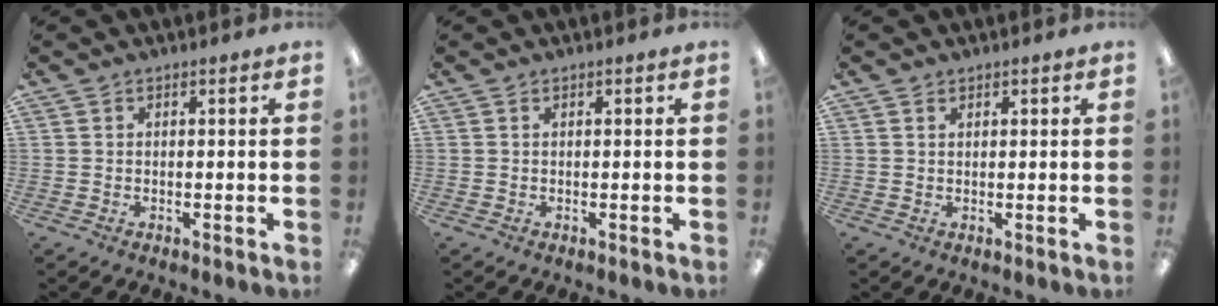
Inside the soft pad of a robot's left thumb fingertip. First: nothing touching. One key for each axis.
{"total": 0.0}
{"total": 0.9, "fx": 0.6, "fy": 0.6, "fz": 0.4, "tx": -0.009, "ty": 0.002, "tz": 0.012}